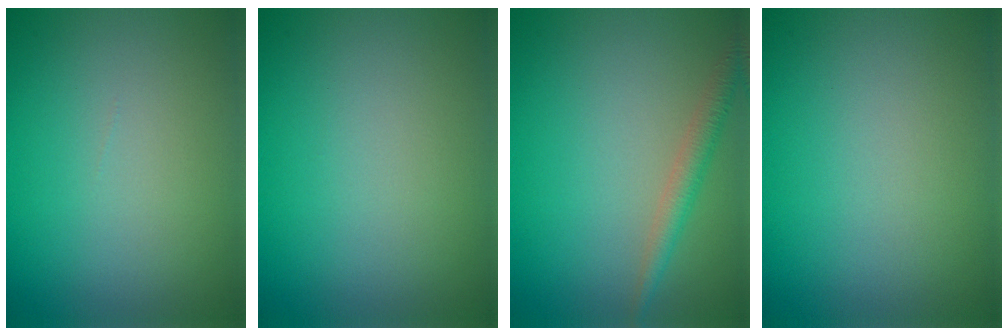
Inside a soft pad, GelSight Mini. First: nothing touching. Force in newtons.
{"total": 0.0}
{"total": 2.3, "press": 2.3, "slide": 0.1}
{"total": 0.0}